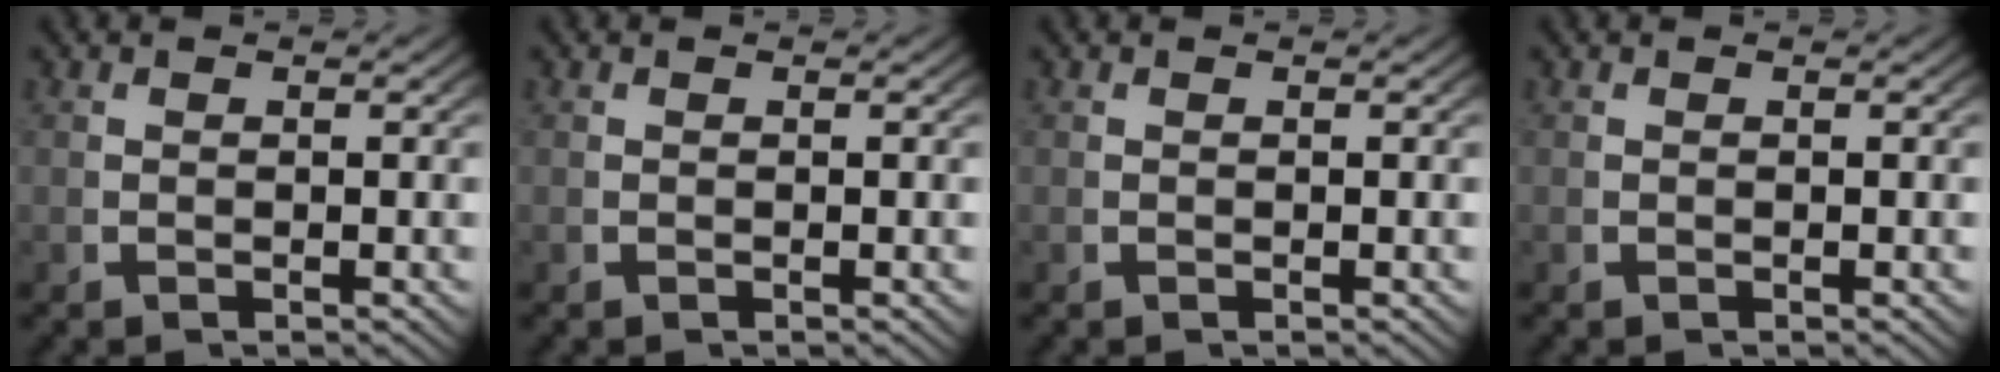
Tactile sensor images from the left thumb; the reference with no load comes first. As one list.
[{"total": 0.0}, {"total": 0.0}, {"total": 0.0}]